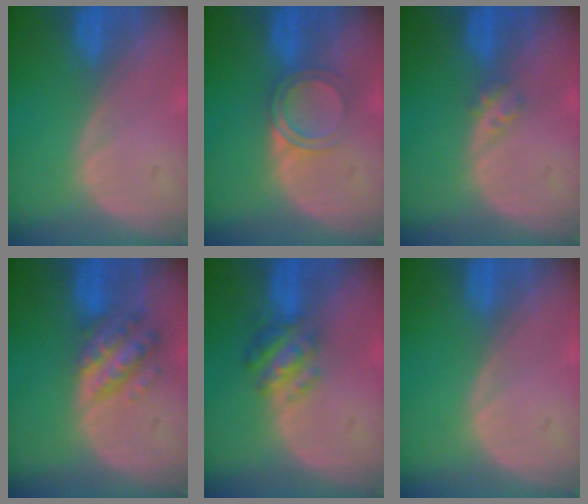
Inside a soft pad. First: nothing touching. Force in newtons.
{"total": 3.7, "press": 3.6, "slide": 0.3}
{"total": 1.8, "press": 1.5, "slide": 0.9}
{"total": 6.4, "press": 5.7, "slide": 2.9}
{"total": 4.7, "press": 4.7, "slide": 0.4}
{"total": 0.0}